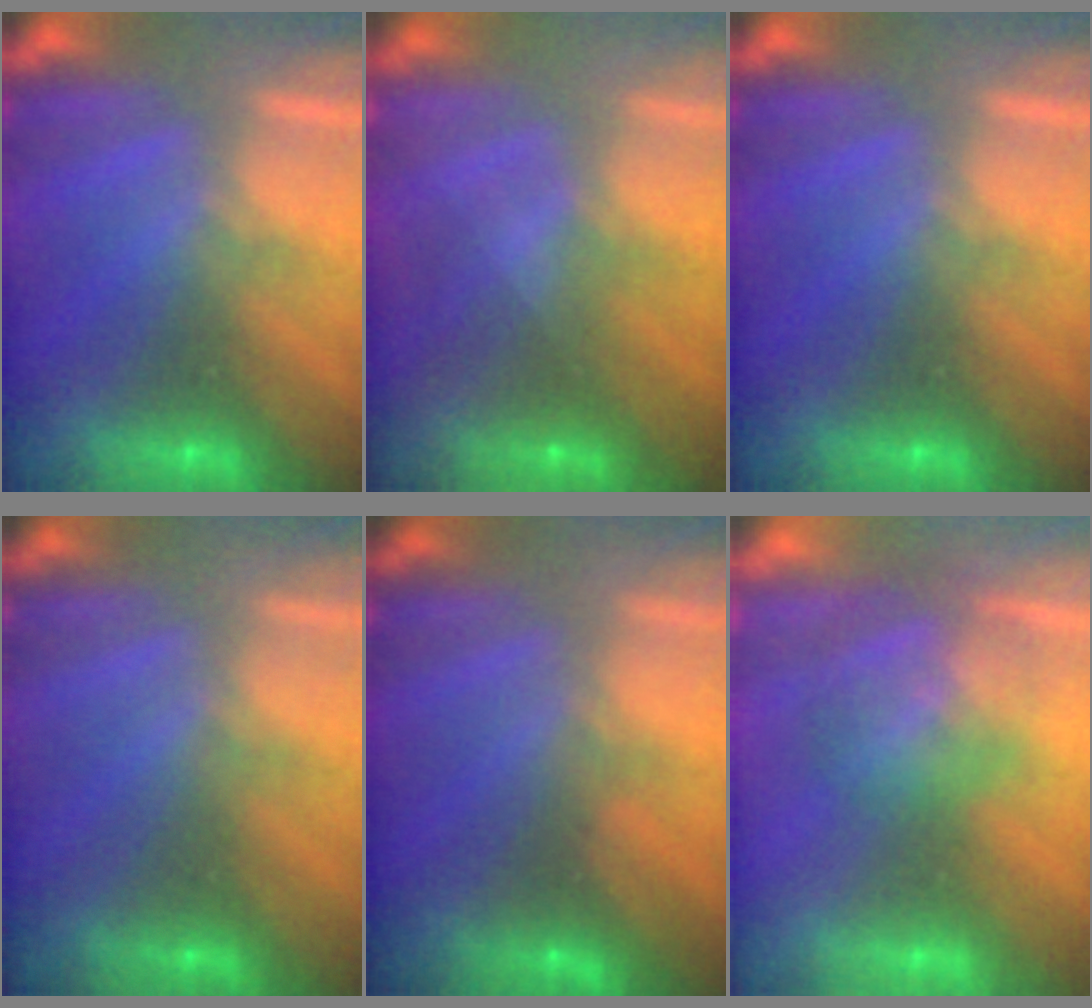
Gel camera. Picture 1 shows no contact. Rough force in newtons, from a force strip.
{"total": 1.7}
{"total": 0.0}
{"total": 2.4}
{"total": 3.3}
{"total": 2.9}